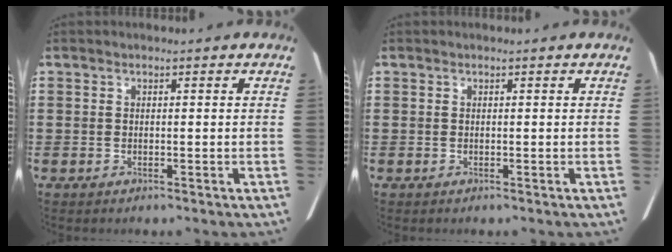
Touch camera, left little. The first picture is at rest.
{"total": 0.0}